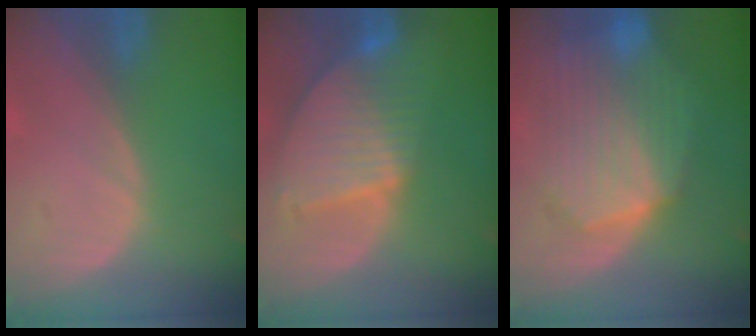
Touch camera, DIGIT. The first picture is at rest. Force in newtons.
{"total": 9.4, "press": 8.1, "slide": 4.9}
{"total": 10.4, "press": 10.4, "slide": 0.8}